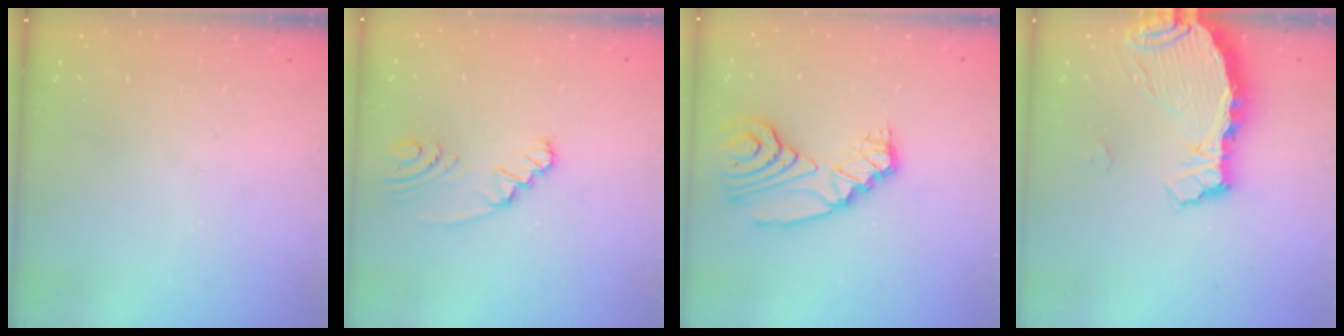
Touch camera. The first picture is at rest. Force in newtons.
{"total": 2.8, "press": 2.6, "slide": 1.2}
{"total": 10.5, "press": 10.5, "slide": 0.6}
{"total": 6.7, "press": 6.7, "slide": 0.8}